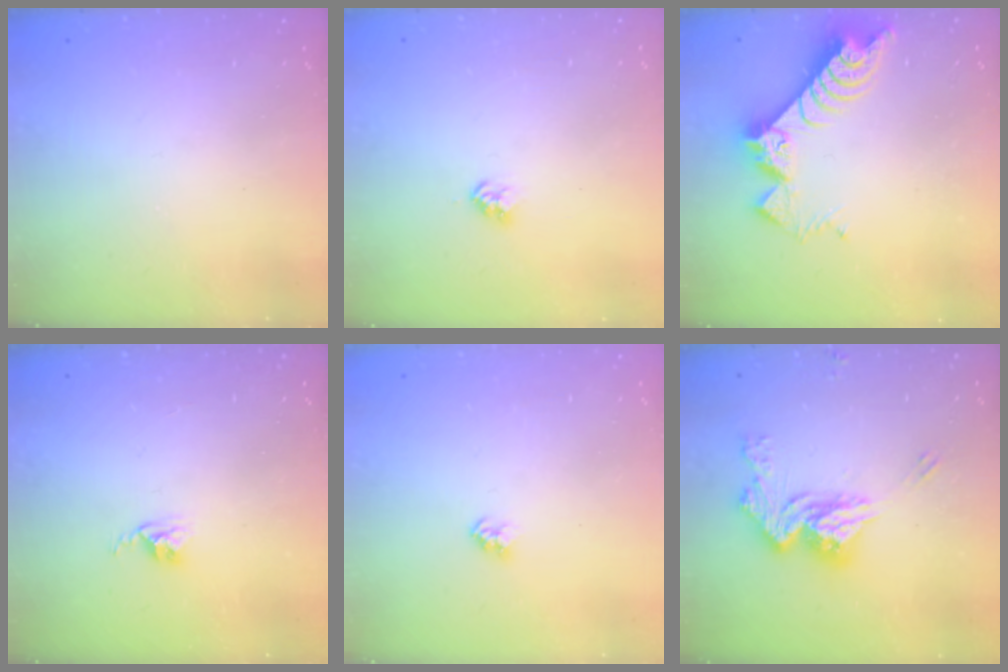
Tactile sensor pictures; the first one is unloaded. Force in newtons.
{"total": 2.8, "press": 2.8, "slide": 0.4}
{"total": 9.8, "press": 9.7, "slide": 0.9}
{"total": 2.8, "press": 2.7, "slide": 0.4}
{"total": 2.4, "press": 2.4, "slide": 0.2}
{"total": 14.1, "press": 14.1, "slide": 0.2}